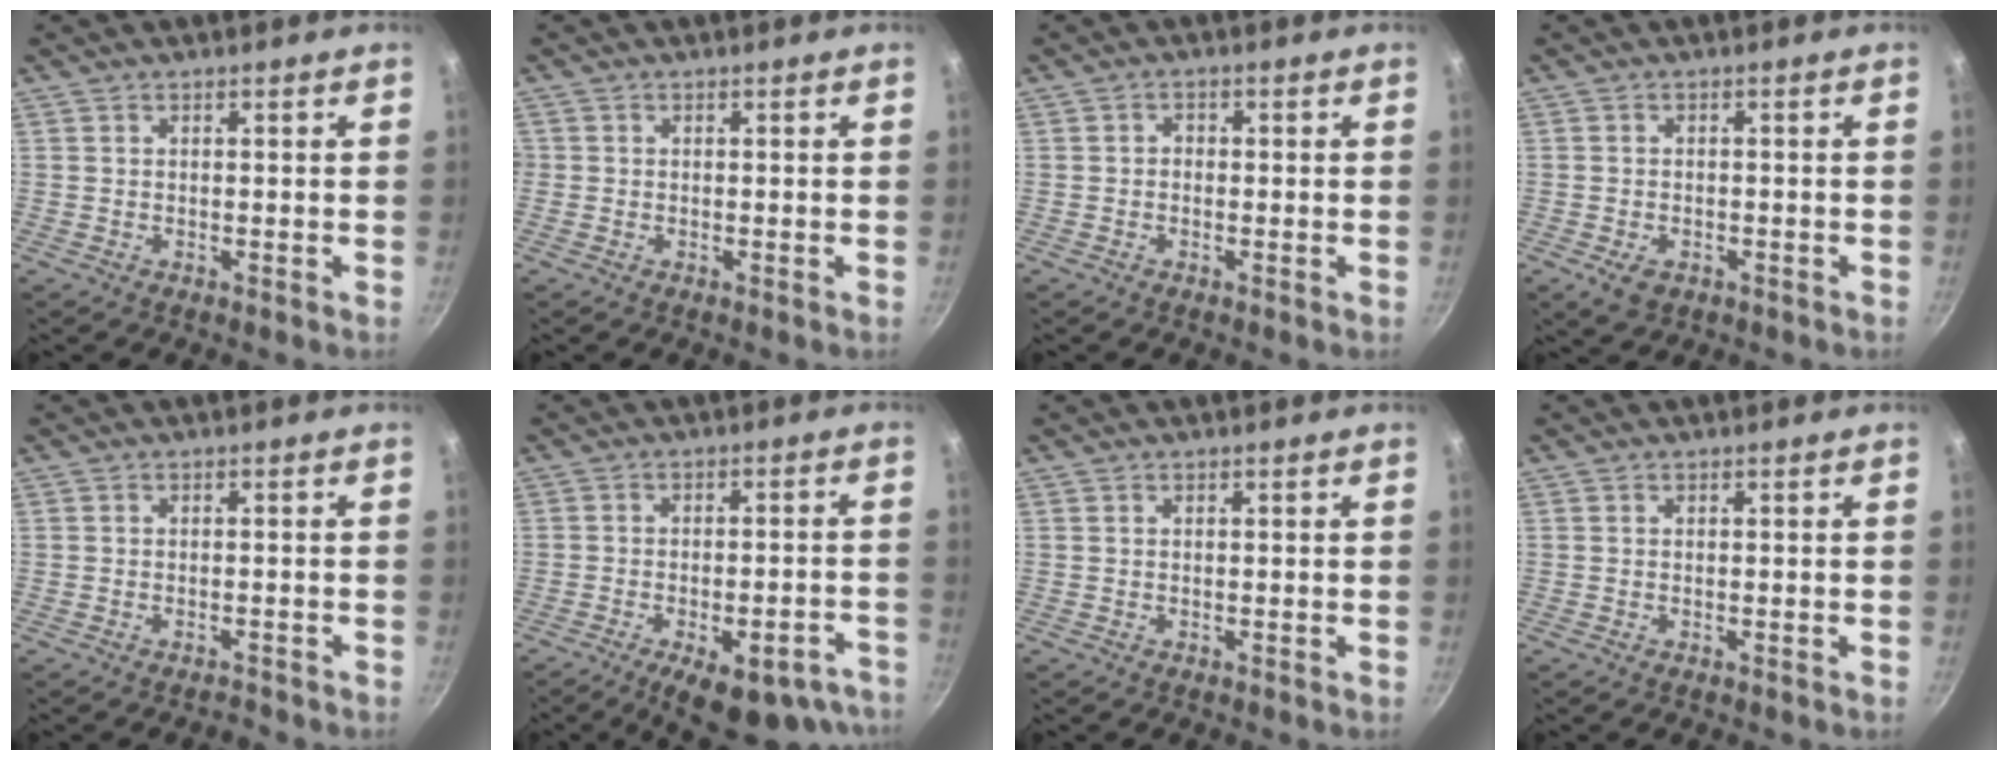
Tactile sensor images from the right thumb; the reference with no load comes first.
{"total": 0.7, "force": [-0.1, 0.7, 0.1], "torque": [0.001, 0.001, -0.005]}
{"total": 1.3, "force": [-0.4, 1.1, 0.6], "torque": [-0.009, 0.006, -0.008]}
{"total": 4.0, "force": [-1.7, 2.6, 2.5], "torque": [-0.042, 0.004, -0.022]}
{"total": 1.3, "force": [-1.2, 0.2, 0.2], "torque": [-0.004, 0.017, -0.013]}
{"total": 16.9, "force": [-10.5, 7.2, 11.2], "torque": [-0.106, 0.030, -0.129]}
{"total": 0.0}
{"total": 0.0}